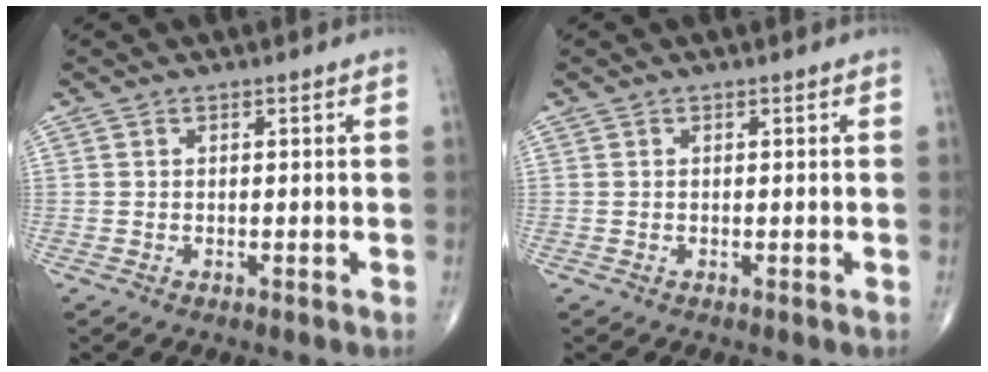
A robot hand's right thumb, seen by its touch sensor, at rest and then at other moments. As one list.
[{"total": 0.0}]